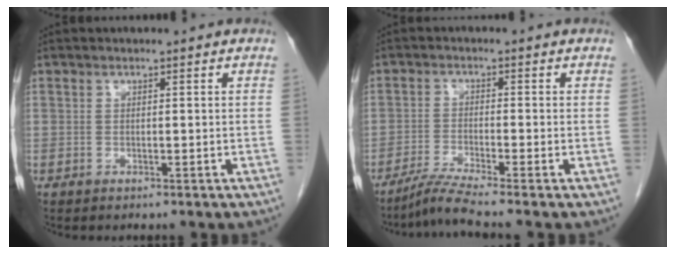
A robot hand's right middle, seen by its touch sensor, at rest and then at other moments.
{"total": 4.6, "force": [-3.8, -1.6, 2.0], "torque": [-0.046, -0.023, -0.079]}